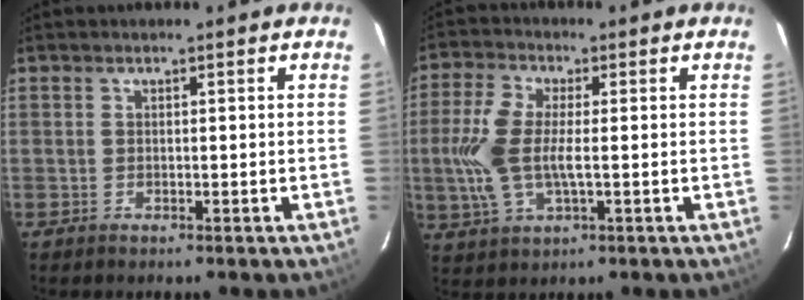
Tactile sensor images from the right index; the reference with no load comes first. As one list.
[{"total": 9.6, "force": [-0.6, 4.1, 8.6], "torque": [-0.197, 0.004, -0.013]}]